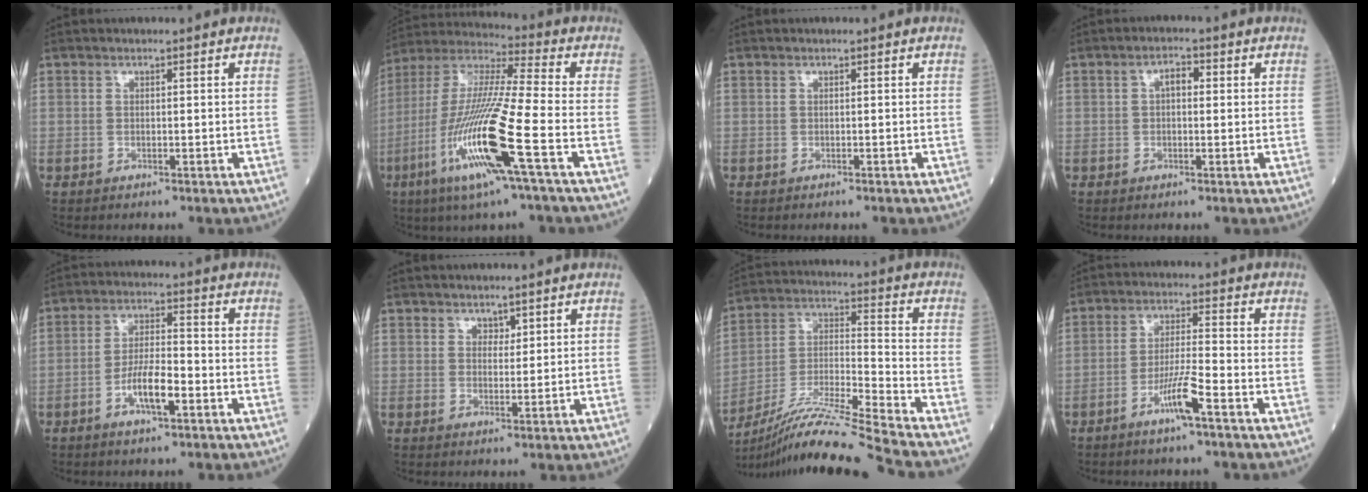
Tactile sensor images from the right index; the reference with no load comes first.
{"total": 18.6, "force": [-6.8, 0.1, 17.3], "torque": [-0.373, -0.028, -0.136]}
{"total": 0.7, "force": [-0.6, 0.0, 0.4], "torque": [-0.007, 0.000, -0.005]}
{"total": 2.2, "force": [0.4, 1.0, 1.9], "torque": [-0.027, 0.010, 0.005]}
{"total": 6.4, "force": [-2.8, 1.5, 5.6], "torque": [-0.111, 0.005, -0.050]}
{"total": 1.6, "force": [1.2, 0.9, 0.6], "torque": [-0.004, -0.001, 0.021]}
{"total": 18.9, "force": [-16.6, -2.9, 8.5], "torque": [-0.173, -0.019, -0.294]}
{"total": 5.9, "force": [-3.4, -0.4, 4.9], "torque": [-0.096, -0.003, -0.064]}